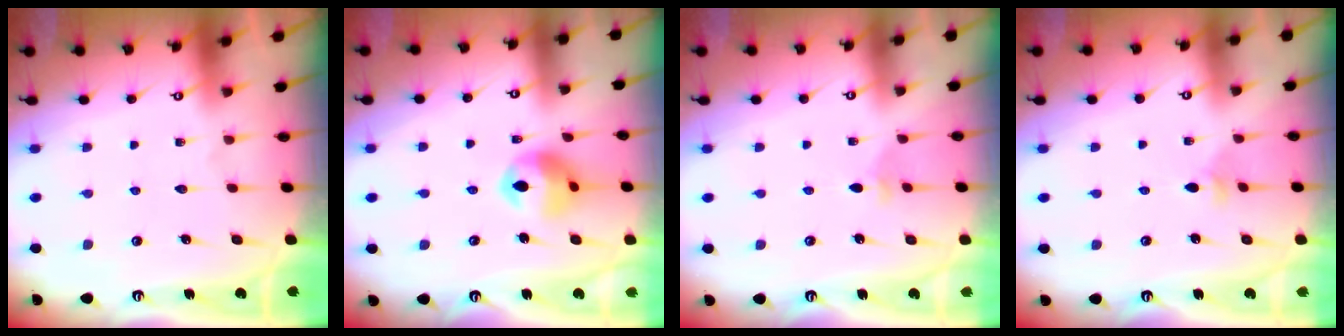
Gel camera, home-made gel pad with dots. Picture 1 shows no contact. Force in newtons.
{"total": 11.6, "press": 11.5, "slide": 1.9}
{"total": 2.9, "press": 2.8, "slide": 0.8}
{"total": 3.2, "press": 3.1, "slide": 0.6}